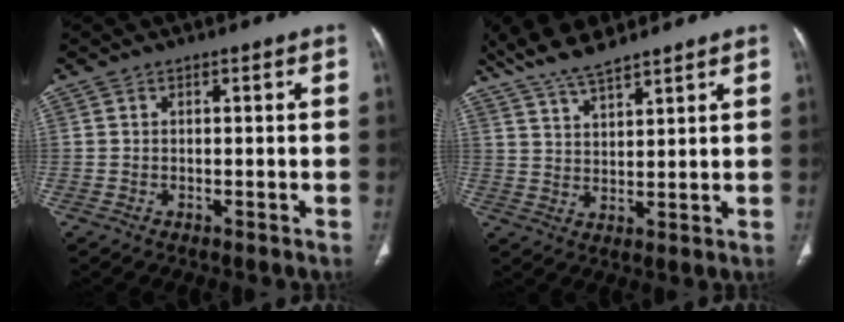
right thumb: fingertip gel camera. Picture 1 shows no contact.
{"total": 8.8, "force": [7.2, 2.1, 4.4], "torque": [-0.078, -0.026, 0.142]}